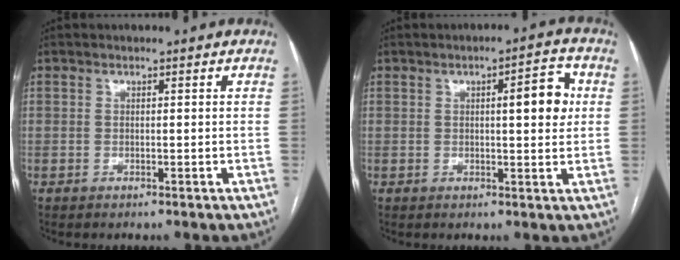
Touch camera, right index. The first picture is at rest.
{"total": 6.0, "force": [1.2, 1.4, 5.7], "torque": [-0.077, 0.012, 0.015]}